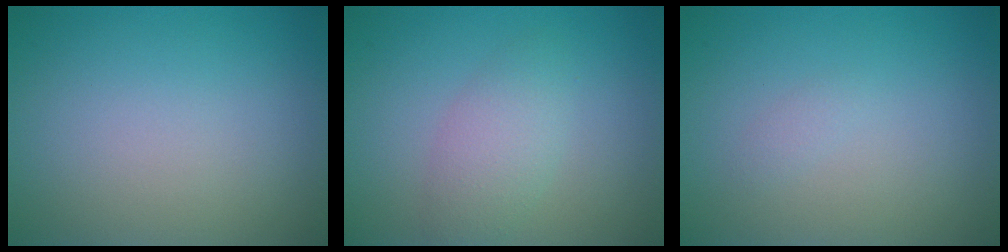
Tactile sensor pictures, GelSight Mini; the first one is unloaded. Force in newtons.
{"total": 2.7, "press": 2.7, "slide": 0.1}
{"total": 0.6, "press": 0.6, "slide": 0.0}